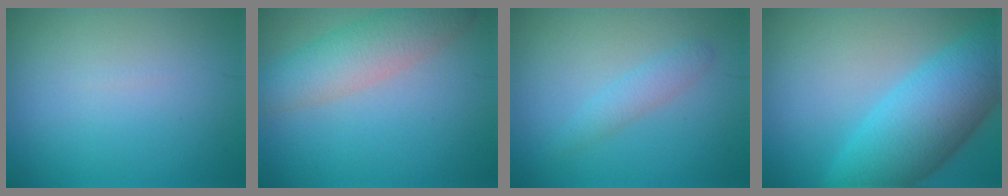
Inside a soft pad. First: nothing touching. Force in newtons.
{"total": 4.7, "press": 4.7, "slide": 0.3}
{"total": 1.7, "press": 1.7, "slide": 0.1}
{"total": 9.2, "press": 9.2, "slide": 0.3}